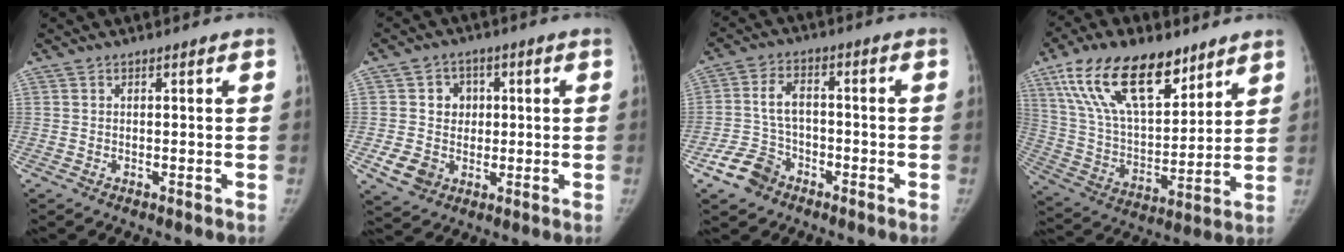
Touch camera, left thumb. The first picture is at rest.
{"total": 8.8, "force": [-0.1, 8.0, 3.6], "torque": [-0.023, 0.007, 0.004]}
{"total": 8.8, "force": [-4.7, 6.6, 3.4], "torque": [-0.050, 0.026, -0.087]}
{"total": 22.4, "force": [13.4, 10.7, 14.3], "torque": [-0.230, -0.038, 0.249]}